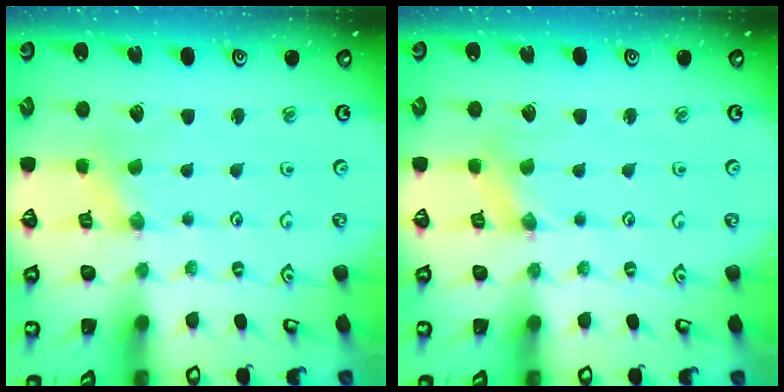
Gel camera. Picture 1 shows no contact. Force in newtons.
{"total": 0.8, "press": 0.7, "slide": 0.3}